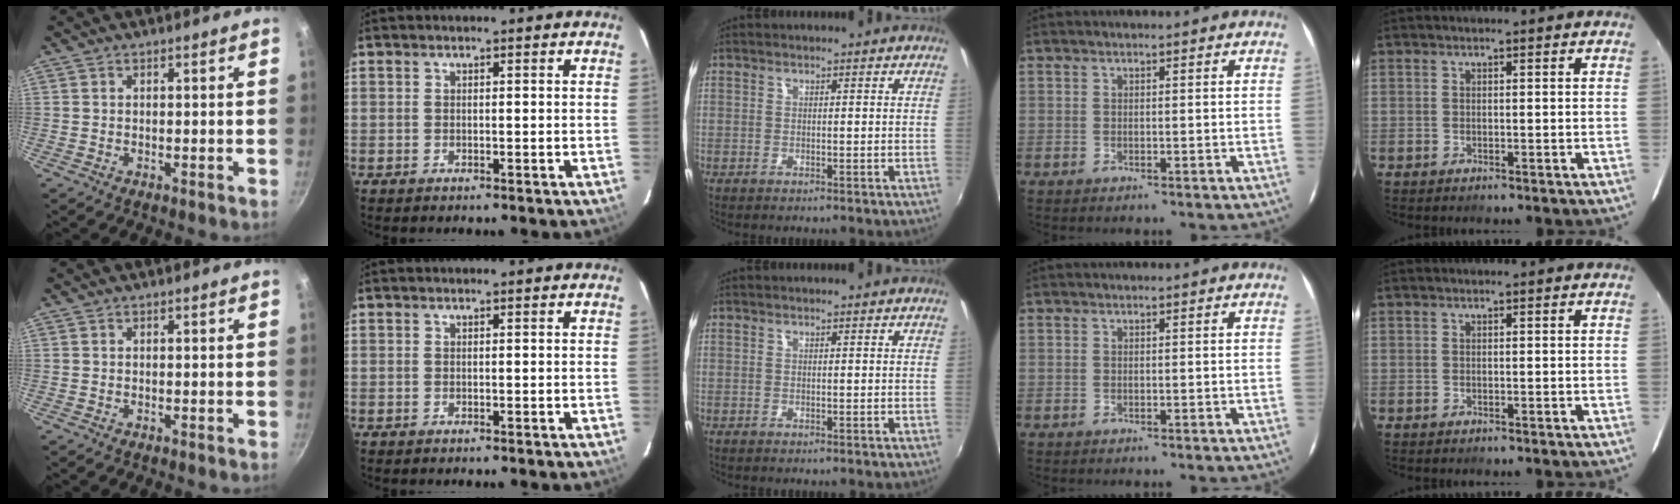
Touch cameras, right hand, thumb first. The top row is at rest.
{}